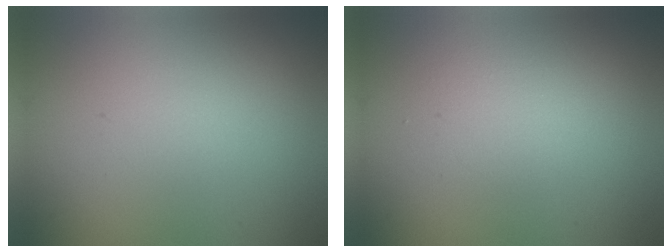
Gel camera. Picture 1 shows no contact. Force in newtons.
{"total": 1.7, "press": 1.6, "slide": 0.1}